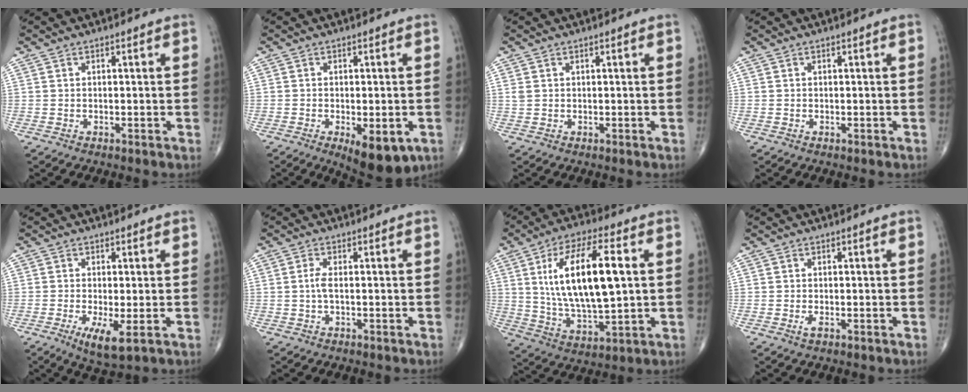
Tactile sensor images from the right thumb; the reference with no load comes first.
{"total": 9.3, "force": [-3.5, 3.9, 7.7], "torque": [-0.093, -0.010, -0.042]}
{"total": 1.0, "force": [0.4, 0.8, 0.5], "torque": [-0.010, 0.002, 0.010]}
{"total": 0.0}
{"total": 5.7, "force": [-1.7, 1.3, 5.2], "torque": [-0.098, -0.017, -0.028]}
{"total": 2.1, "force": [-0.1, 0.6, 2.0], "torque": [-0.050, 0.000, -0.002]}
{"total": 19.3, "force": [3.6, 7.2, 17.5], "torque": [-0.310, -0.006, 0.068]}
{"total": 1.1, "force": [-0.4, 0.4, 1.0], "torque": [-0.018, -0.003, -0.008]}